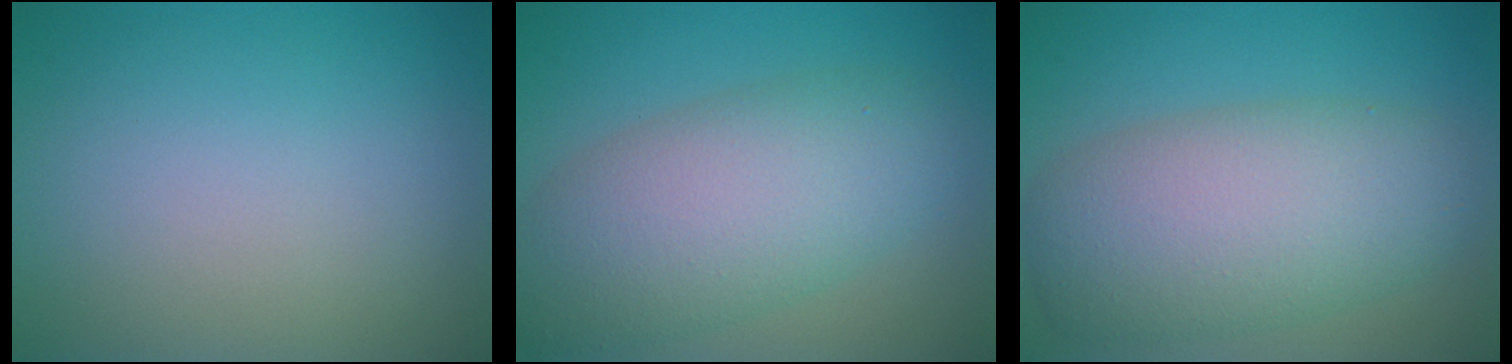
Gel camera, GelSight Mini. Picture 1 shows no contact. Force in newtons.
{"total": 7.8, "press": 7.8, "slide": 0.4}
{"total": 8.2, "press": 8.2, "slide": 0.4}